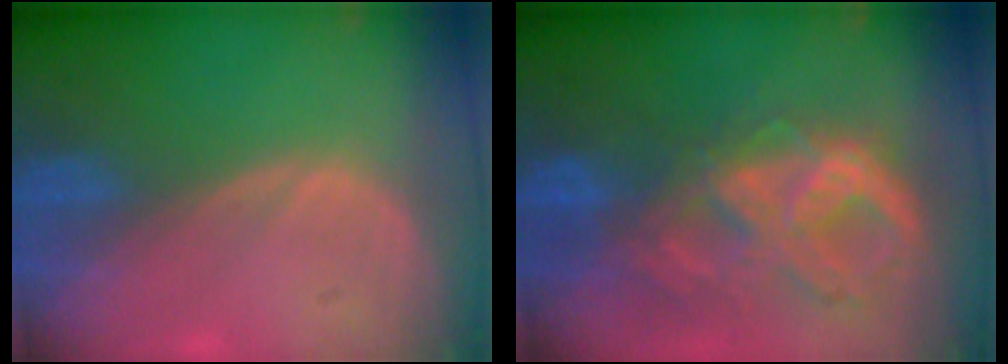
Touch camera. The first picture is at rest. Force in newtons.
{"total": 10.5, "press": 8.8, "slide": 5.7}